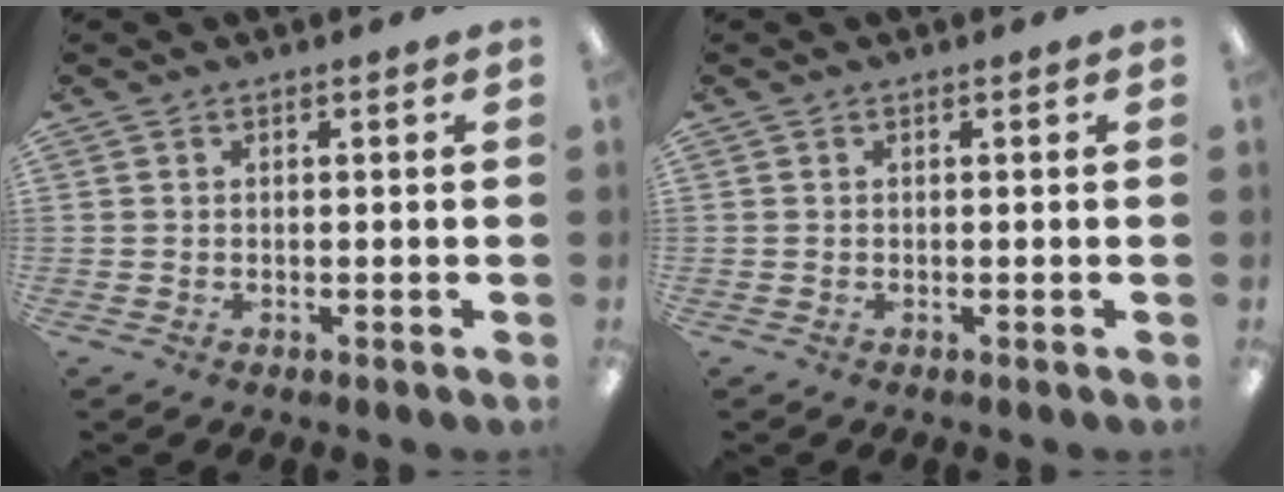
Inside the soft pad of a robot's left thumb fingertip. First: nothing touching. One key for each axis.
{"total": 0.0}